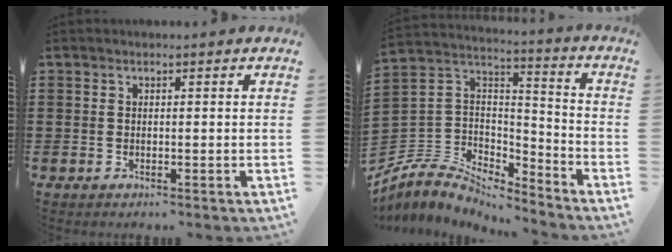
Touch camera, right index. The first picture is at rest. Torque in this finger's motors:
{"motor_torque": [-0.27, -0.39, -1.05, -0.21]}